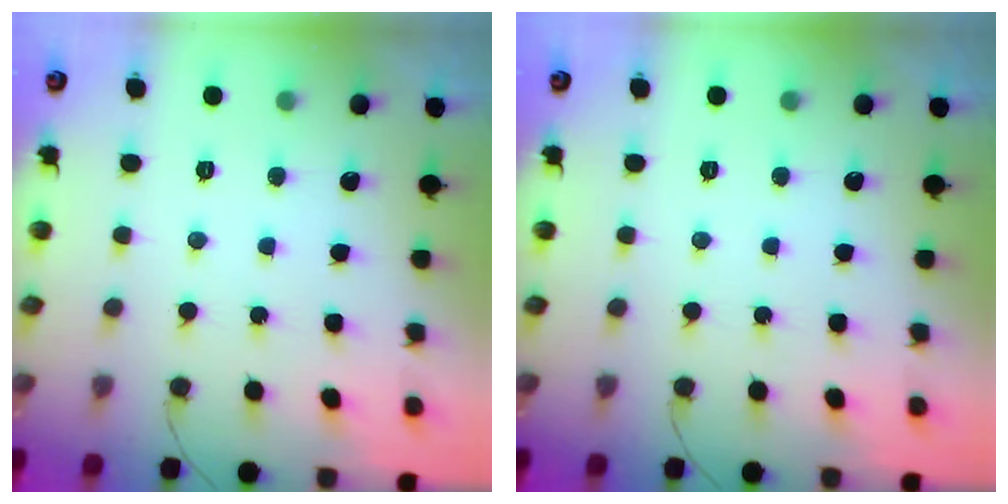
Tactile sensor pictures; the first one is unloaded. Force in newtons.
{"total": 0.0}